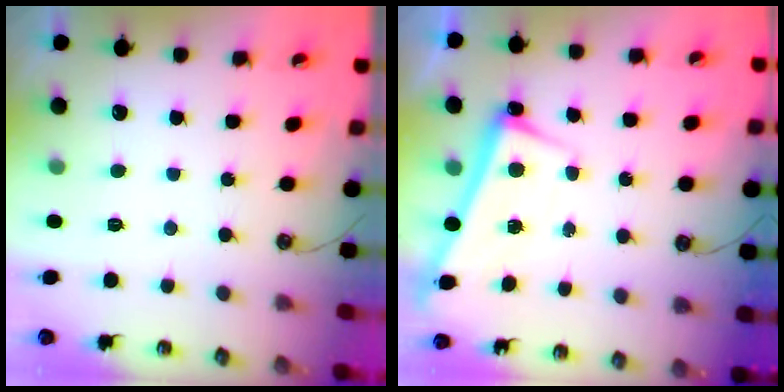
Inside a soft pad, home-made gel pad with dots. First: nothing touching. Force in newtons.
{"total": 2.6, "press": 2.5, "slide": 0.8}